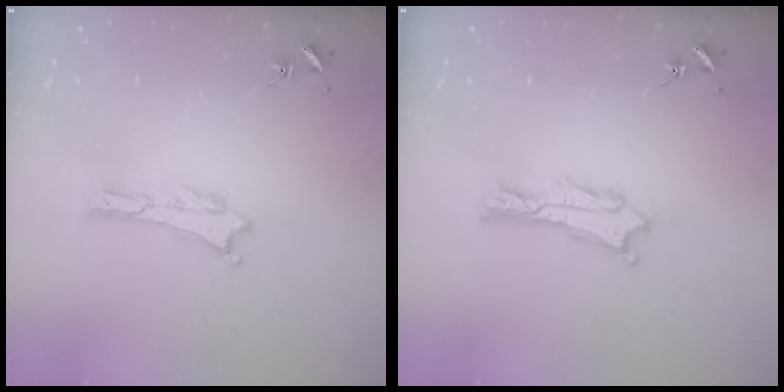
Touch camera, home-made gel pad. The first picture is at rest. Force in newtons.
{"total": 1.1, "press": 1.1, "slide": 0.2}